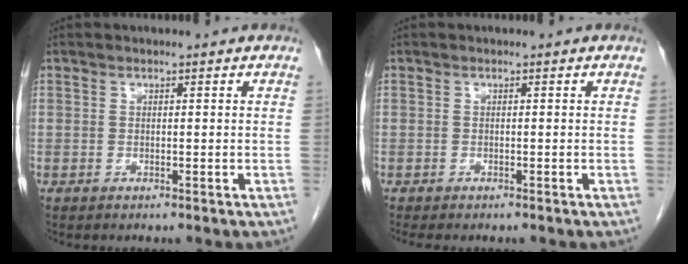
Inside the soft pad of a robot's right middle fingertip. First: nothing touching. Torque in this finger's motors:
{"motor_torque": [0.19, -0.10, 0.02, 0.02]}